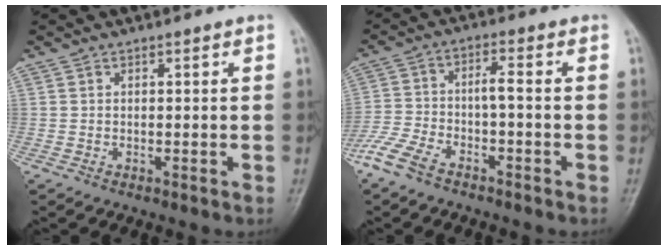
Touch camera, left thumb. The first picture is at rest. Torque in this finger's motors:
{"motor_torque": [1.14, 2.11, 1.41, 1.36, 0.43]}